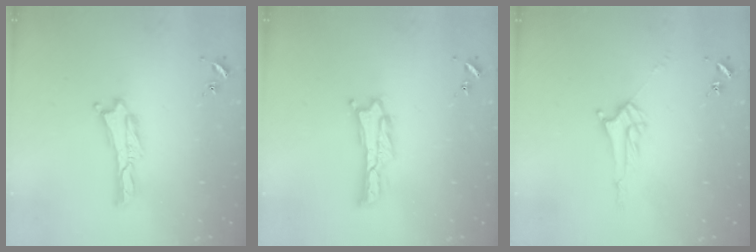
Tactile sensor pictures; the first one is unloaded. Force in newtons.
{"total": 1.6, "press": 1.6, "slide": 0.2}
{"total": 3.0, "press": 3.0, "slide": 0.3}